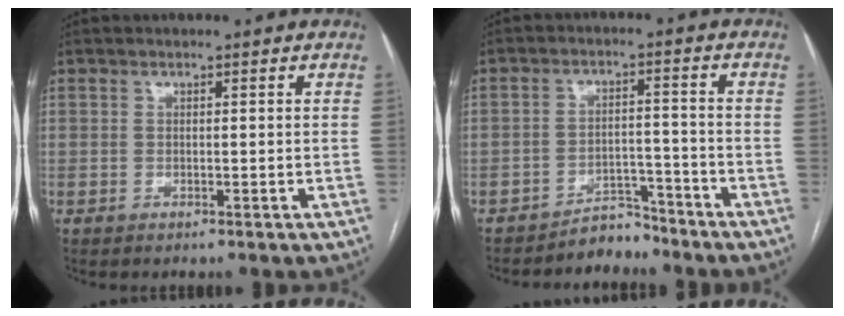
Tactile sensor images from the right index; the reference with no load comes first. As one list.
[{"total": 4.4, "force": [-4.1, 1.4, -0.3], "torque": [0.009, 0.011, -0.066]}]